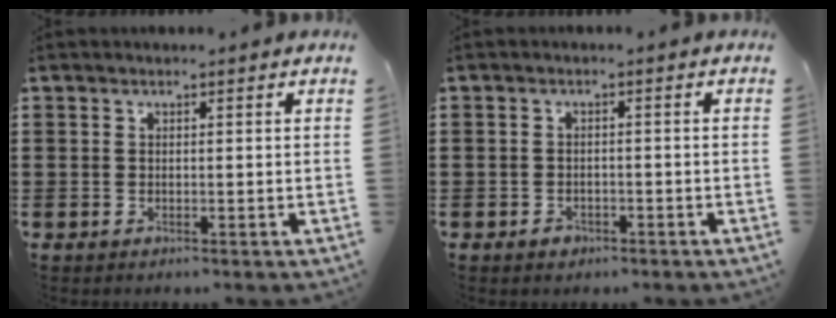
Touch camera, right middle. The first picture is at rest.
{"total": 1.2, "force": [-0.9, 0.7, 0.4], "torque": [-0.012, -0.002, -0.020]}